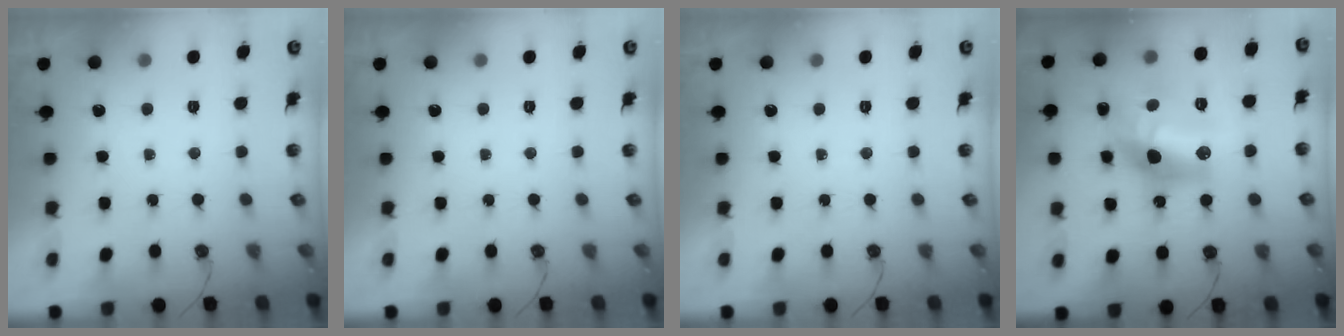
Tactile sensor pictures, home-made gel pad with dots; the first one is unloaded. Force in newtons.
{"total": 0.0}
{"total": 0.0}
{"total": 18.7, "press": 18.6, "slide": 1.2}